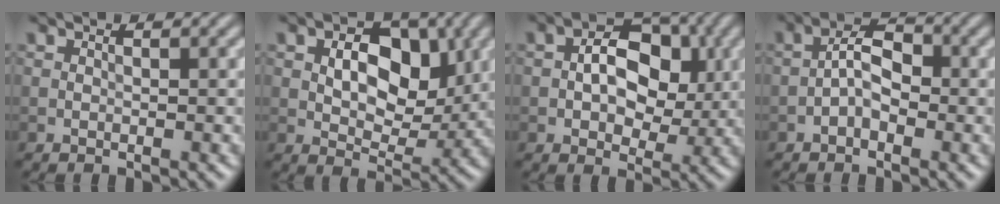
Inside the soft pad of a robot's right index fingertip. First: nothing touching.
{"total": 6.5, "force": [1.2, 4.2, 4.8], "torque": [-0.066, -0.002, 0.015]}
{"total": 7.5, "force": [0.6, 4.9, 5.7], "torque": [-0.073, 0.007, 0.003]}
{"total": 3.1, "force": [-1.0, 1.5, 2.5], "torque": [-0.037, 0.013, -0.027]}